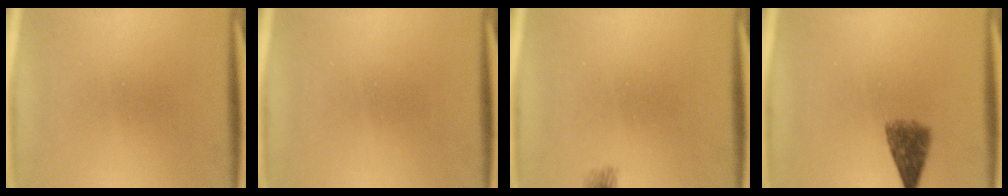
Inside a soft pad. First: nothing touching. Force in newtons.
{"total": 0.0}
{"total": 1.6}
{"total": 4.8}